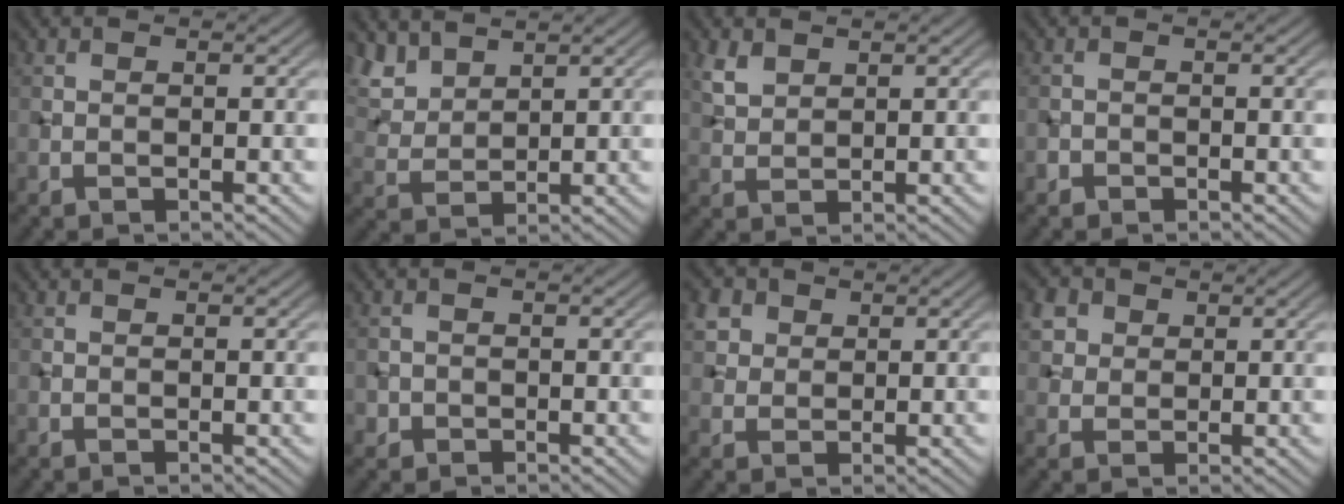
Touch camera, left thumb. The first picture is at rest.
{"total": 5.3, "force": [4.2, 2.4, 2.3], "torque": [-0.069, 0.003, 0.096]}
{"total": 2.8, "force": [1.9, 1.5, 1.5], "torque": [-0.042, 0.001, 0.044]}
{"total": 1.0, "force": [-0.7, 0.7, 0.1], "torque": [0.001, -0.001, -0.015]}
{"total": 0.0}
{"total": 1.3, "force": [-0.6, 1.2, 0.1], "torque": [0.004, -0.004, -0.014]}
{"total": 3.8, "force": [1.8, 3.0, 1.5], "torque": [-0.052, 0.001, 0.041]}
{"total": 4.6, "force": [2.1, 3.6, 2.0], "torque": [-0.069, 0.009, 0.044]}